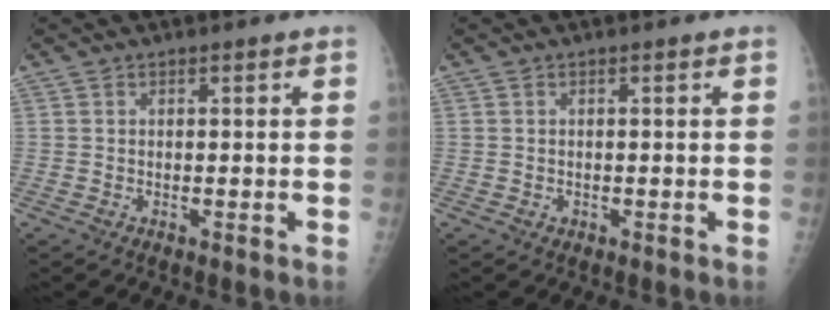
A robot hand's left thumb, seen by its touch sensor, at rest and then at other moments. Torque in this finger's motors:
{"motor_torque": [-0.08, -0.05, -0.10, -0.11, 0.00]}